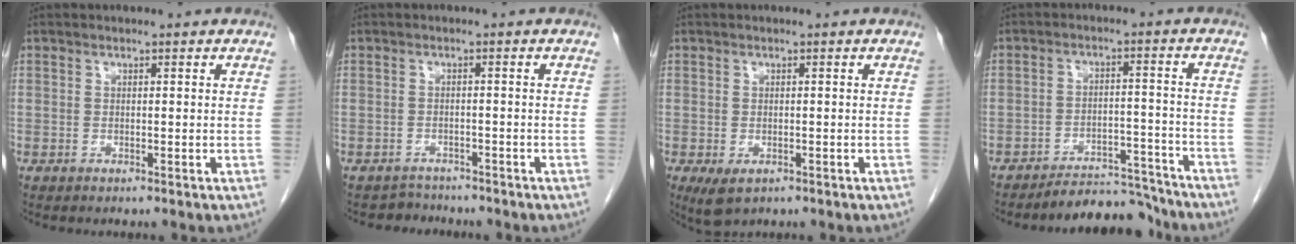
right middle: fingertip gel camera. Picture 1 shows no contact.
{"total": 2.6, "force": [-2.3, 0.8, -0.8], "torque": [0.008, -0.003, -0.038]}
{"total": 3.3, "force": [-1.6, 1.8, 2.2], "torque": [-0.039, -0.008, -0.017]}
{"total": 7.6, "force": [-7.5, 1.3, 0.3], "torque": [0.008, 0.020, -0.116]}